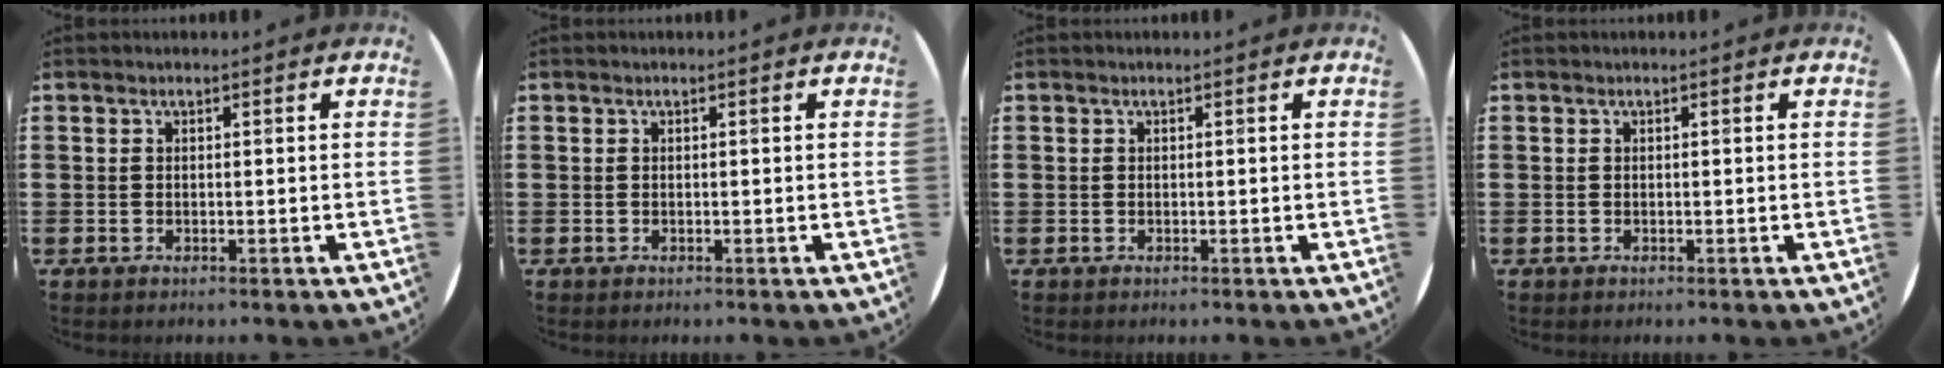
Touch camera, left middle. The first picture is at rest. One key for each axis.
{"total": 0.0}
{"total": 0.0}
{"total": 0.0}